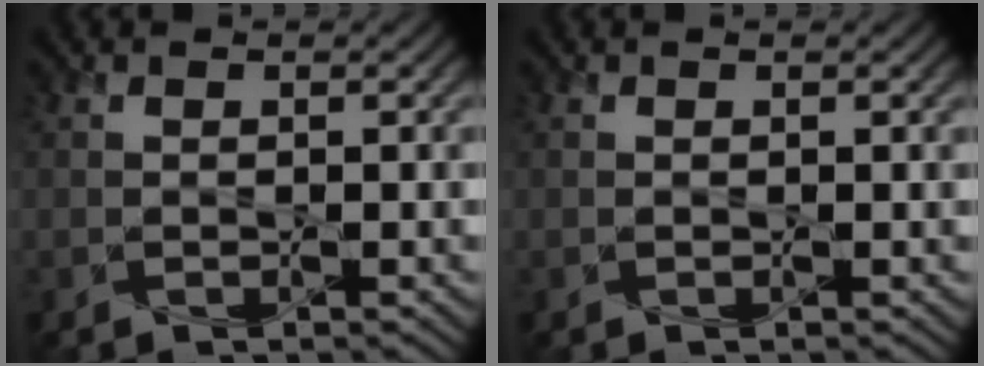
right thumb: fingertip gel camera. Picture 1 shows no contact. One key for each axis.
{"total": 0.0}